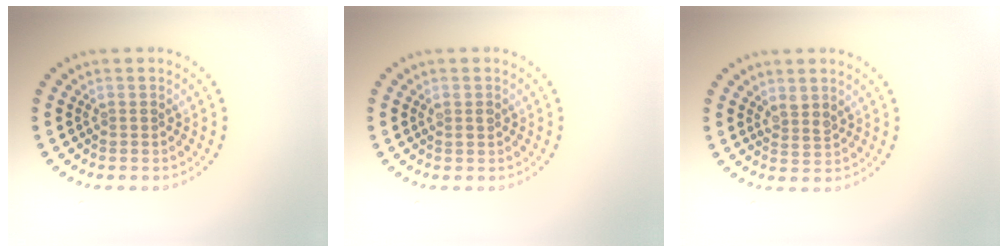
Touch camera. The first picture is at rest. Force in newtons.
{"total": 0.9, "press": 0.8, "slide": 0.3}
{"total": 1.3, "press": 1.1, "slide": 0.8}